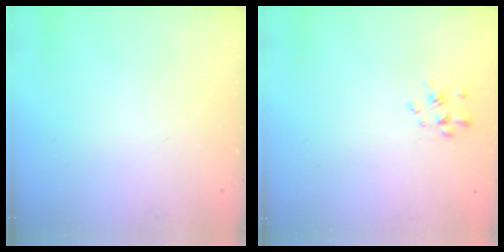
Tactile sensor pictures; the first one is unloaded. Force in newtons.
{"total": 1.7, "press": 1.5, "slide": 0.7}